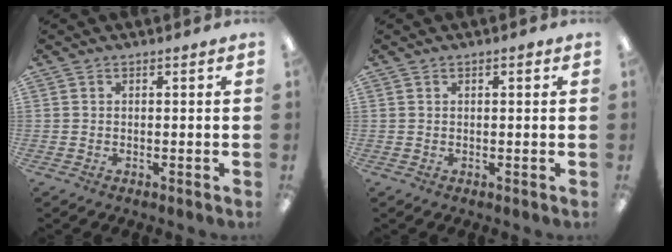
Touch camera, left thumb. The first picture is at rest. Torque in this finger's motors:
{"motor_torque": [-0.29, -0.22, -0.18, 0.03, 0.00]}